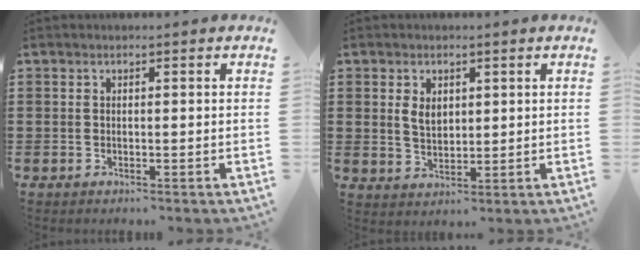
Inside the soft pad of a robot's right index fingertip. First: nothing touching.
{"total": 3.4, "force": [1.0, 2.3, 2.4], "torque": [-0.052, 0.008, 0.018]}